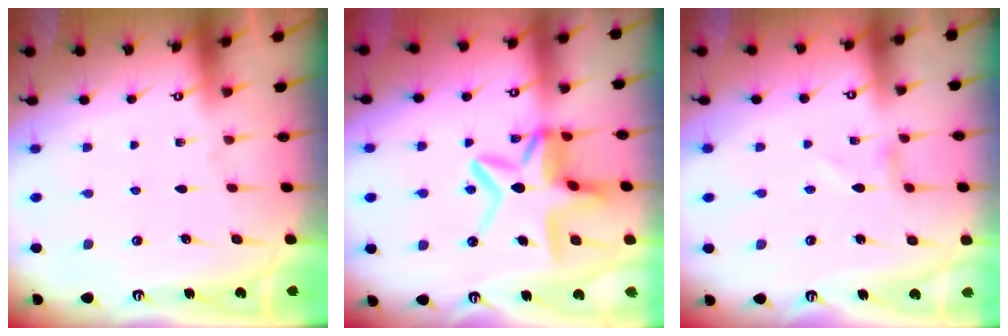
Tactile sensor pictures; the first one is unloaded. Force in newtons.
{"total": 12.7, "press": 12.7, "slide": 1.2}
{"total": 0.0}